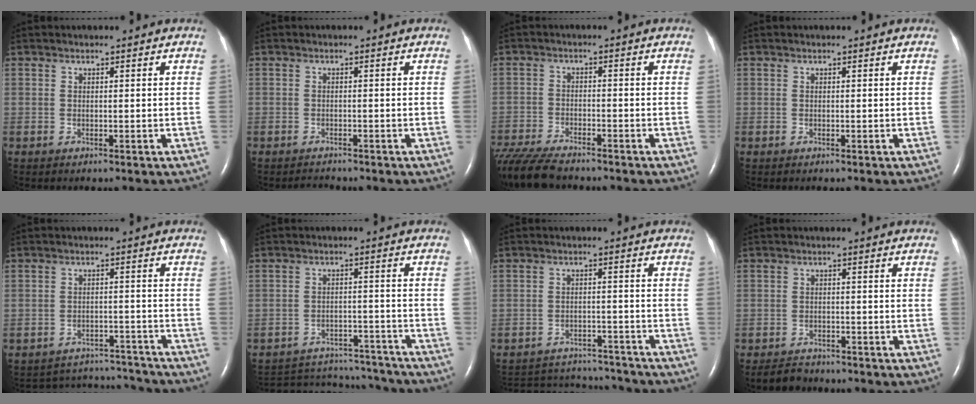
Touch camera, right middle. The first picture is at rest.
{"total": 1.1, "force": [-1.1, 0.2, -0.2], "torque": [-0.002, -0.005, -0.015]}
{"total": 10.7, "force": [-9.3, 1.9, 4.9], "torque": [-0.092, -0.022, -0.158]}
{"total": 0.0}
{"total": 10.0, "force": [-9.9, 1.7, -0.6], "torque": [0.006, 0.021, -0.133]}
{"total": 17.3, "force": [-16.5, 3.9, 3.6], "torque": [-0.088, 0.002, -0.222]}
{"total": 14.7, "force": [-14.1, 3.1, 2.9], "torque": [-0.068, 0.007, -0.191]}
{"total": 3.2, "force": [-3.0, 1.2, 0.3], "torque": [-0.015, -0.005, -0.050]}